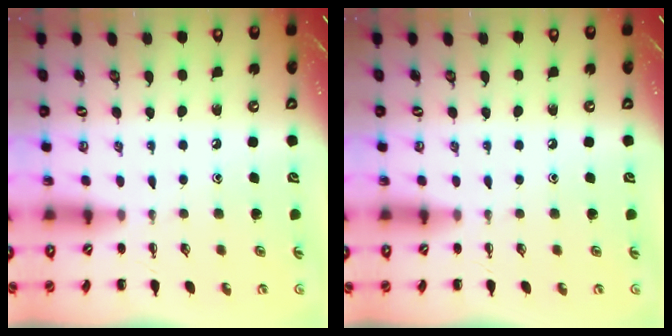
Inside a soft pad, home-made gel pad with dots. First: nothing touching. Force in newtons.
{"total": 0.0}